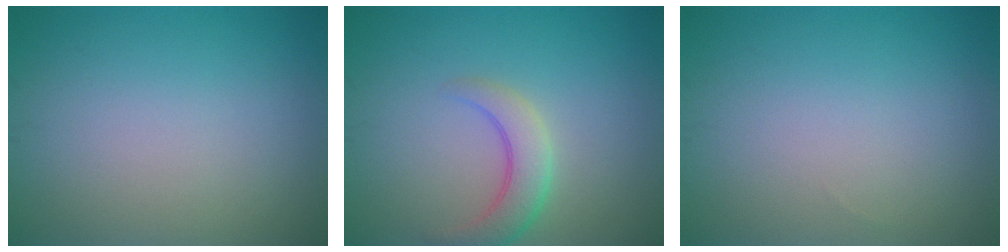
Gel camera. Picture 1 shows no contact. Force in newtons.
{"total": 3.4, "press": 3.4, "slide": 0.1}
{"total": 0.0}